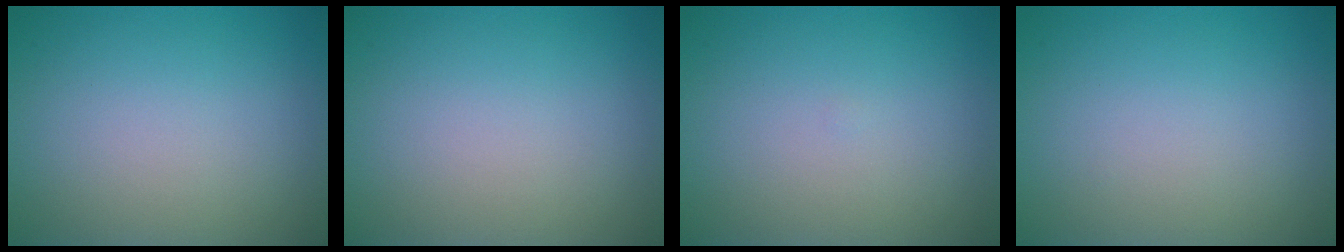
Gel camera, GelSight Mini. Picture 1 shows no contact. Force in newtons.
{"total": 0.0}
{"total": 0.0}
{"total": 0.0}